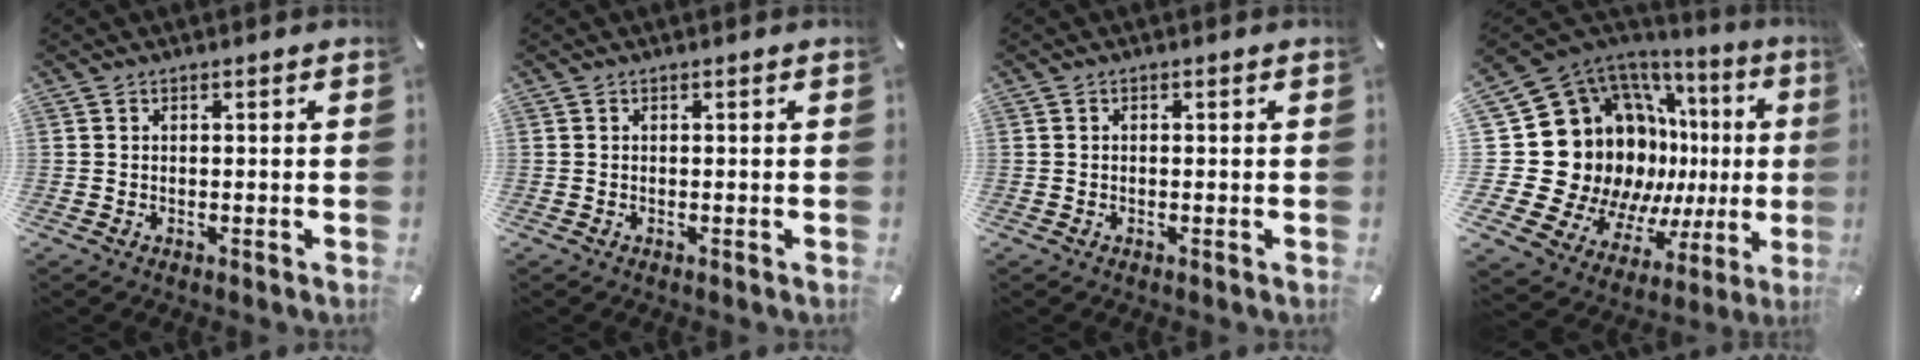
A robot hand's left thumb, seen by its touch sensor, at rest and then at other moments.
{"total": 0.0}
{"total": 0.0}
{"total": 26.3, "force": [2.1, 18.7, 18.3], "torque": [-0.301, -0.098, 0.109]}